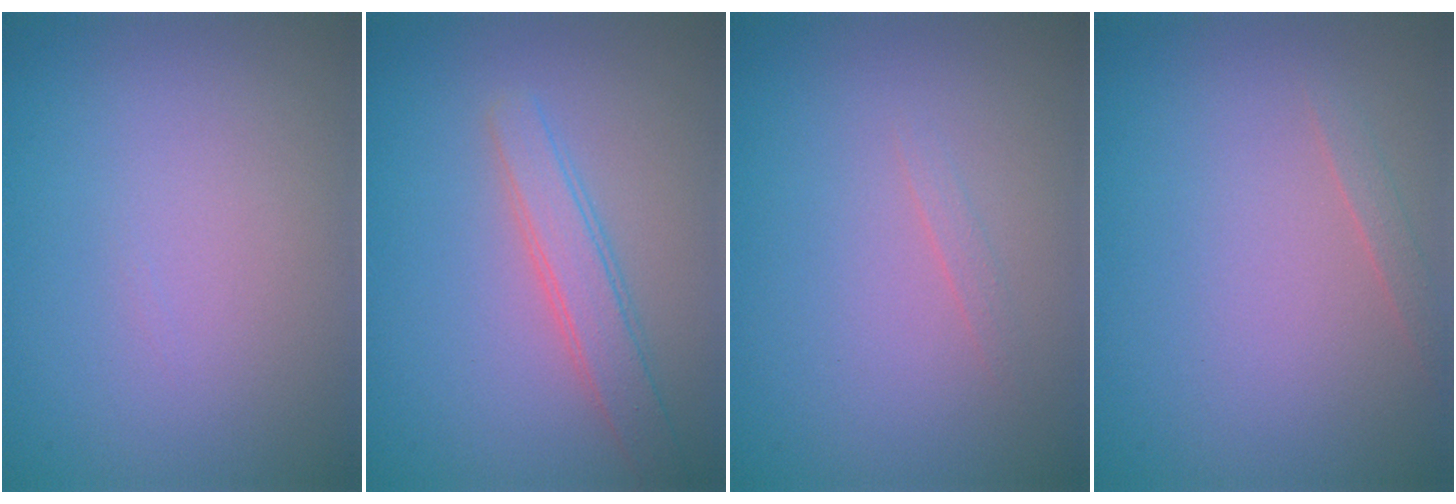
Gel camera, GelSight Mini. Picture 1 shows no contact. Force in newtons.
{"total": 2.7, "press": 2.7, "slide": 0.1}
{"total": 0.6, "press": 0.6, "slide": 0.0}
{"total": 0.9, "press": 0.9, "slide": 0.0}